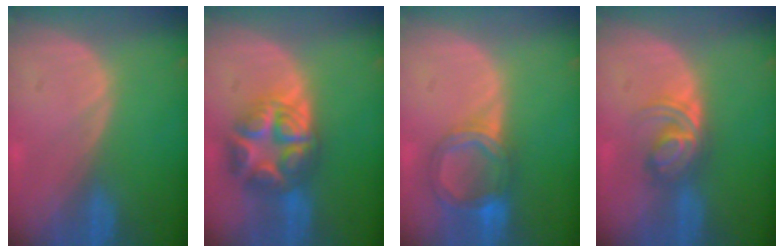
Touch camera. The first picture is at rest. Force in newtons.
{"total": 8.9, "press": 8.9, "slide": 0.5}
{"total": 6.4, "press": 5.9, "slide": 2.7}
{"total": 6.0, "press": 5.2, "slide": 3.0}